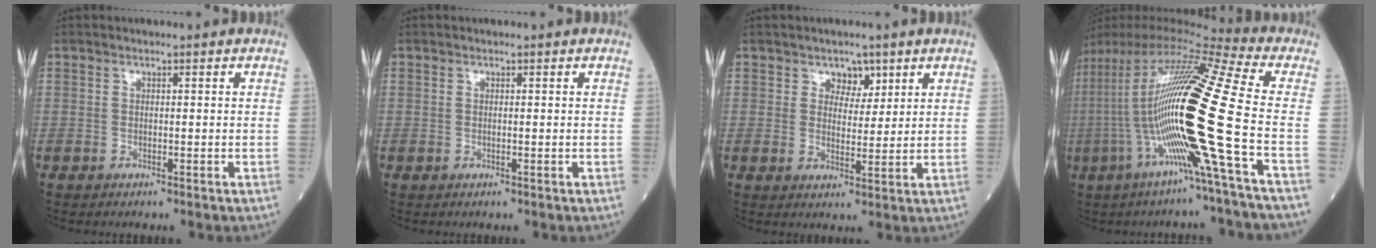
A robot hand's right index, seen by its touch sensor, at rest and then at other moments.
{"total": 0.0}
{"total": 3.3, "force": [2.1, 2.1, 1.3], "torque": [-0.013, 0.000, 0.033]}
{"total": 23.5, "force": [-4.6, -1.2, 23.0], "torque": [-0.458, -0.019, -0.109]}